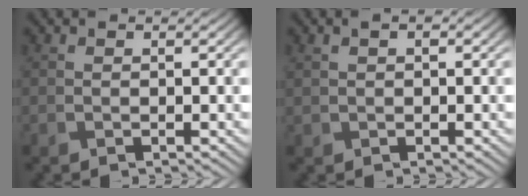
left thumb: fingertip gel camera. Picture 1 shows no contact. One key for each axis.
{"total": 1.6, "fx": 0.7, "fy": 0.8, "fz": 1.1, "tx": -0.025, "ty": 0.002, "tz": 0.016}